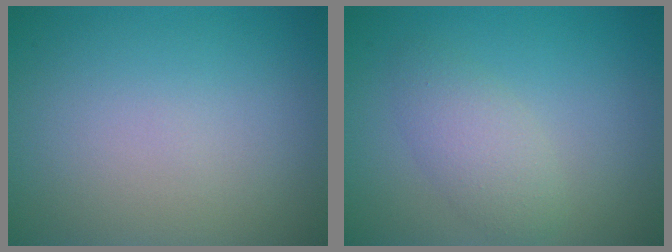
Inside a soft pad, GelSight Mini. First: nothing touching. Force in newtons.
{"total": 2.7, "press": 2.7, "slide": 0.1}